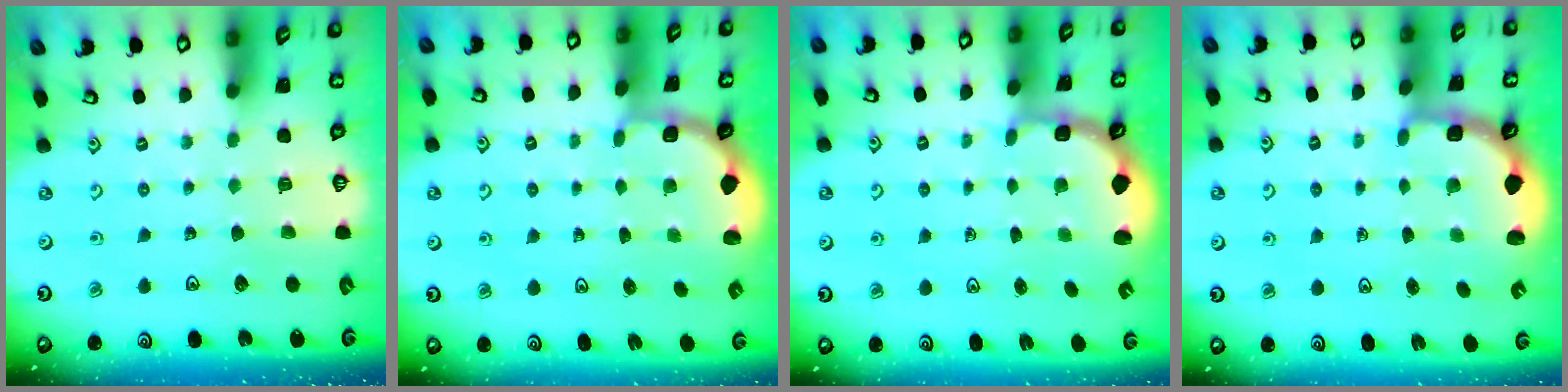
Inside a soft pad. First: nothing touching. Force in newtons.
{"total": 1.8, "press": 1.6, "slide": 0.7}
{"total": 2.7, "press": 2.0, "slide": 1.7}
{"total": 2.5, "press": 2.2, "slide": 1.2}